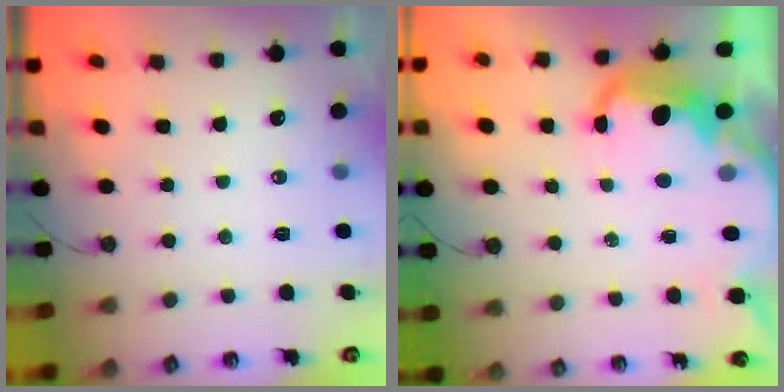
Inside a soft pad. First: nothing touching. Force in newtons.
{"total": 11.4, "press": 11.4, "slide": 0.8}